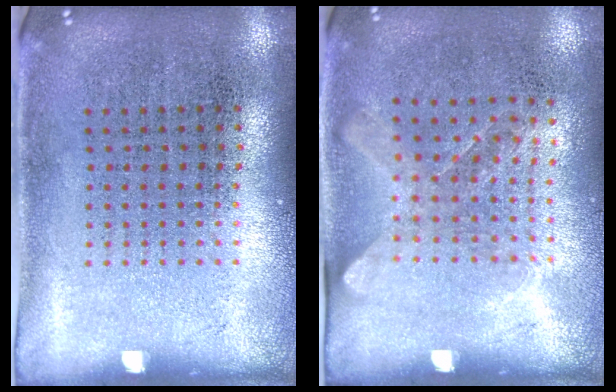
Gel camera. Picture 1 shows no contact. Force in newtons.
{"total": 1.2, "press": 1.0, "slide": 0.7}